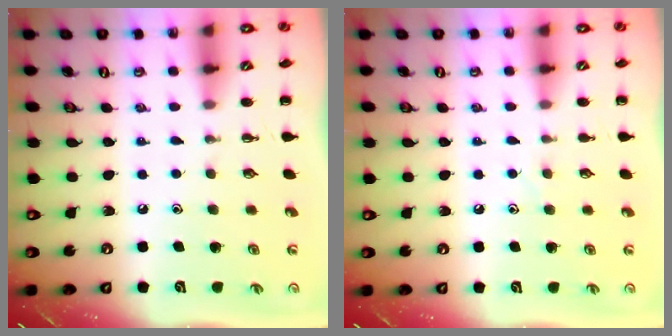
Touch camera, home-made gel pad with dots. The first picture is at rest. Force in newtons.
{"total": 4.0, "press": 3.9, "slide": 0.9}